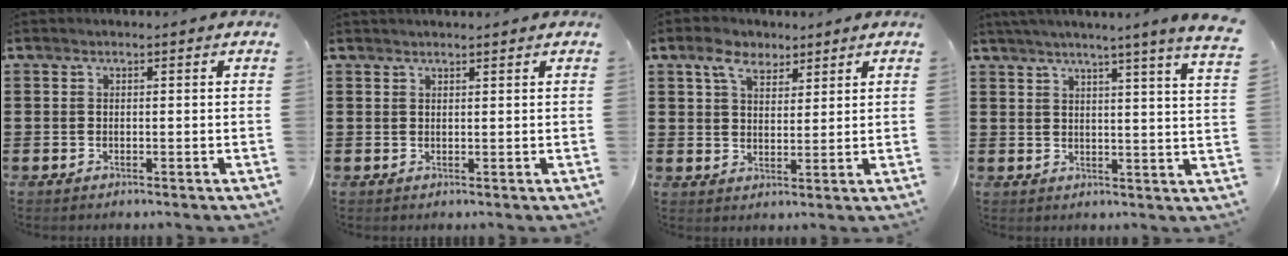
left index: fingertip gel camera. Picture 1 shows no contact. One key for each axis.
{"total": 1.0, "fx": 1.0, "fy": 0.0, "fz": 0.2, "tx": -0.006, "ty": -0.001, "tz": 0.019}
{"total": 5.5, "fx": 3.7, "fy": 3.2, "fz": 2.5, "tx": -0.059, "ty": 0.008, "tz": 0.067}
{"total": 4.5, "fx": 3.5, "fy": -1.4, "fz": 2.4, "tx": -0.061, "ty": -0.028, "tz": 0.053}